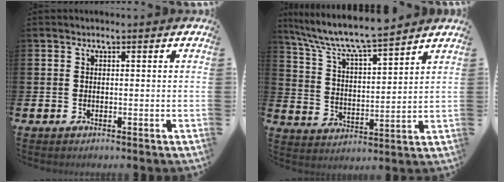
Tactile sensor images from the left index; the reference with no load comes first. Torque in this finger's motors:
{"motor_torque": [0.39, -0.57, 0.87, 0.21]}